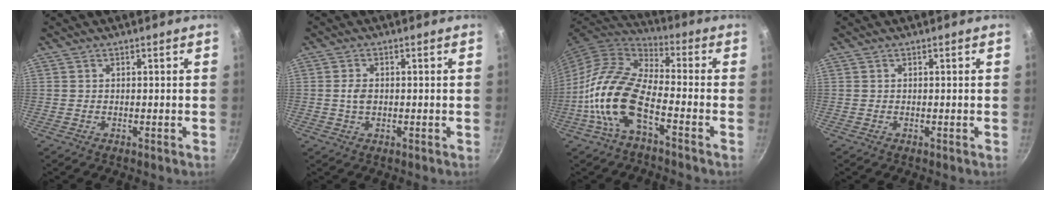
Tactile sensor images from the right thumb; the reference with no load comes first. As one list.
[{"total": 2.5, "force": [0.0, 1.7, 1.9], "torque": [-0.028, 0.003, -0.002]}, {"total": 15.1, "force": [-5.5, 6.5, 12.5], "torque": [-0.243, 0.041, -0.123]}, {"total": 0.0}]